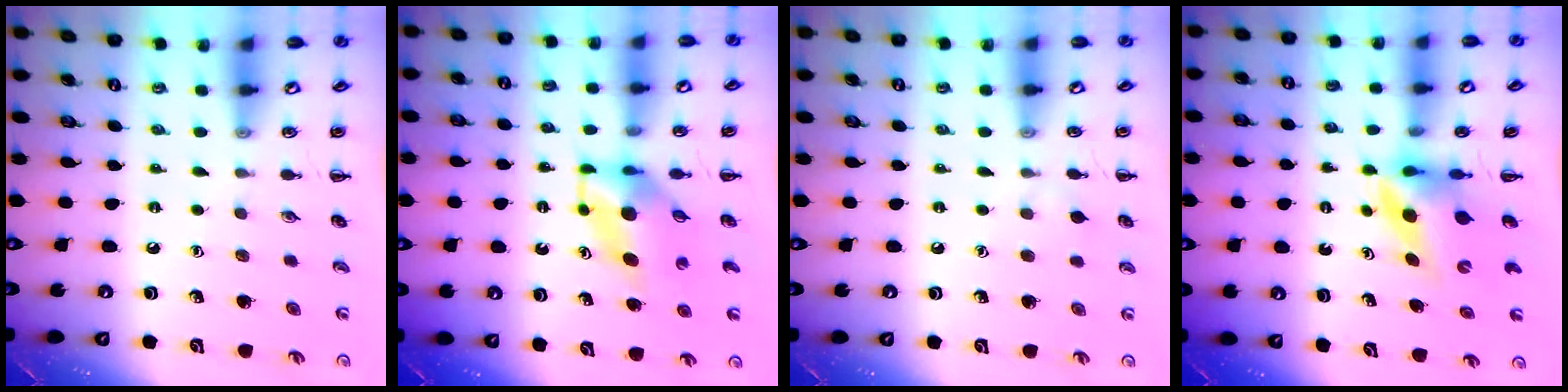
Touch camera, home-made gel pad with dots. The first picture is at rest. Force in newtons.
{"total": 5.4, "press": 5.3, "slide": 0.9}
{"total": 3.9, "press": 3.6, "slide": 1.6}
{"total": 5.9, "press": 5.7, "slide": 1.3}